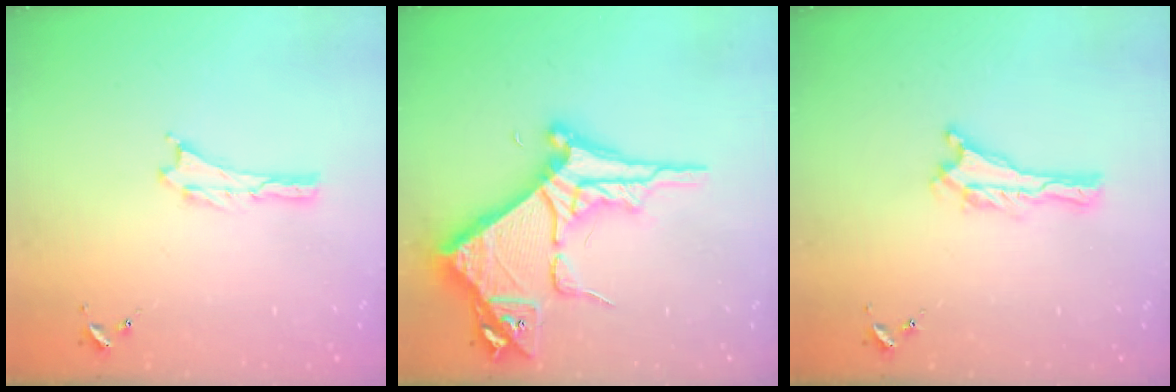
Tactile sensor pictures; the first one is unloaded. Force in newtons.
{"total": 10.5, "press": 10.4, "slide": 1.2}
{"total": 0.0}